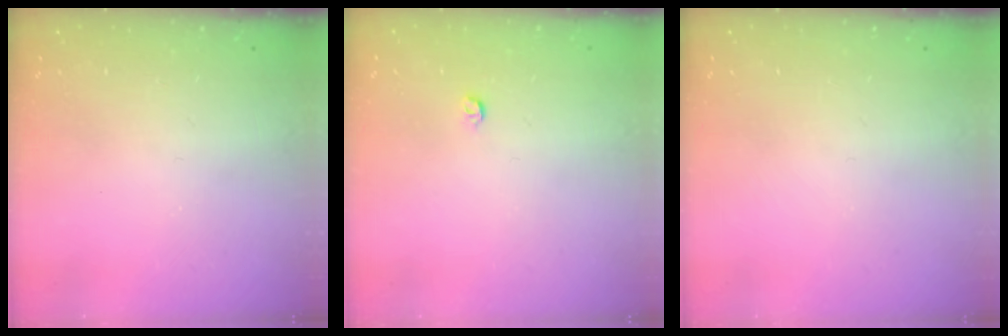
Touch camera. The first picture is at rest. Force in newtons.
{"total": 3.2, "press": 3.2, "slide": 0.4}
{"total": 0.0}